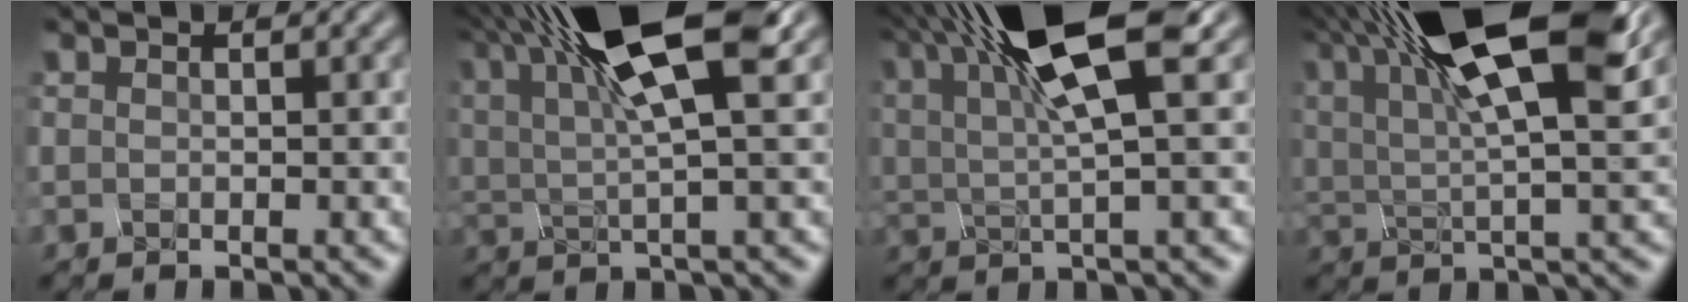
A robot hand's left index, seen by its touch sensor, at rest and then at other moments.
{"total": 9.5, "force": [4.9, 1.5, 8.0], "torque": [-0.149, 0.012, 0.102]}
{"total": 8.5, "force": [4.2, 1.1, 7.3], "torque": [-0.131, 0.014, 0.091]}
{"total": 13.1, "force": [7.0, 3.0, 10.6], "torque": [-0.190, 0.019, 0.128]}